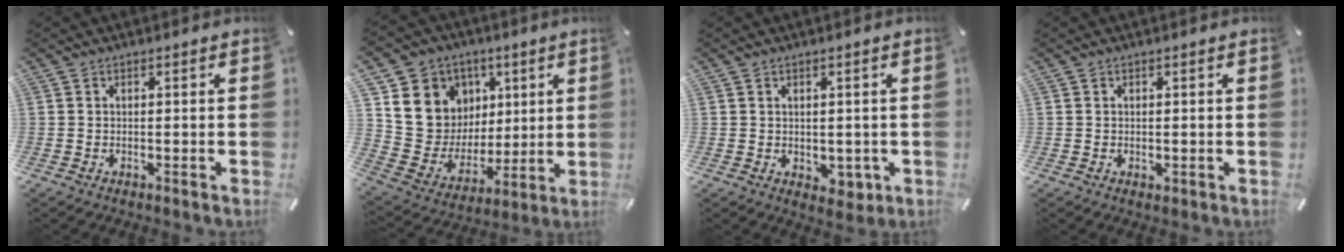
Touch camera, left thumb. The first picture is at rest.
{"total": 13.0, "force": [4.2, 12.2, 1.3], "torque": [-0.013, -0.045, 0.098]}
{"total": 3.1, "force": [-0.4, 2.5, 1.9], "torque": [-0.014, -0.002, -0.006]}
{"total": 0.5, "force": [0.1, 0.5, 0.2], "torque": [-0.003, 0.003, 0.002]}